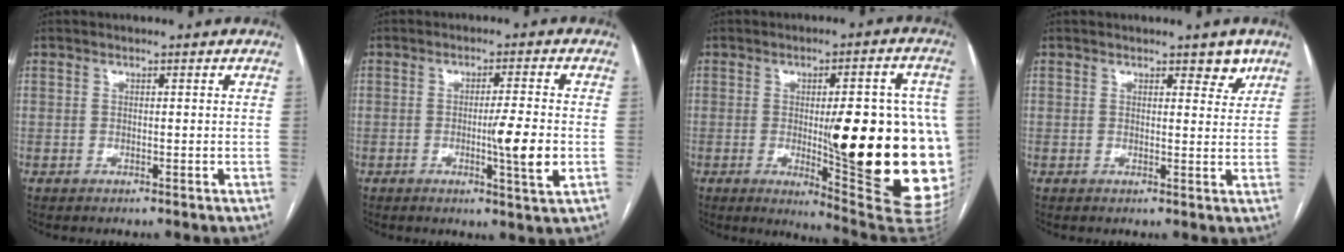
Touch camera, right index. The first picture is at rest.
{"total": 7.0, "force": [-1.3, -0.3, 6.9], "torque": [-0.105, -0.012, -0.021]}
{"total": 23.5, "force": [-2.6, 4.0, 23.0], "torque": [-0.210, 0.002, -0.016]}
{"total": 2.9, "force": [2.0, 1.3, 1.5], "torque": [-0.010, -0.008, 0.024]}